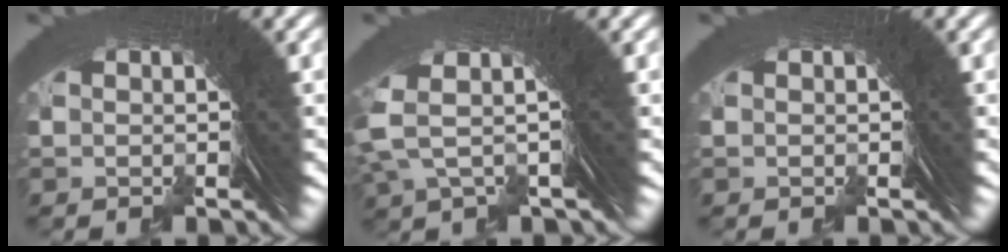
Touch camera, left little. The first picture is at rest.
{"total": 5.5, "force": [2.2, 2.5, 4.4], "torque": [-0.093, 0.003, 0.031]}
{"total": 0.0}